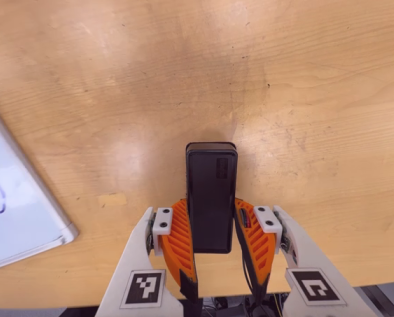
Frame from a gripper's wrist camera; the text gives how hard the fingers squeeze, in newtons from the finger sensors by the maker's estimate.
{"total": 5.2, "left": 3.6, "right": 6.7}